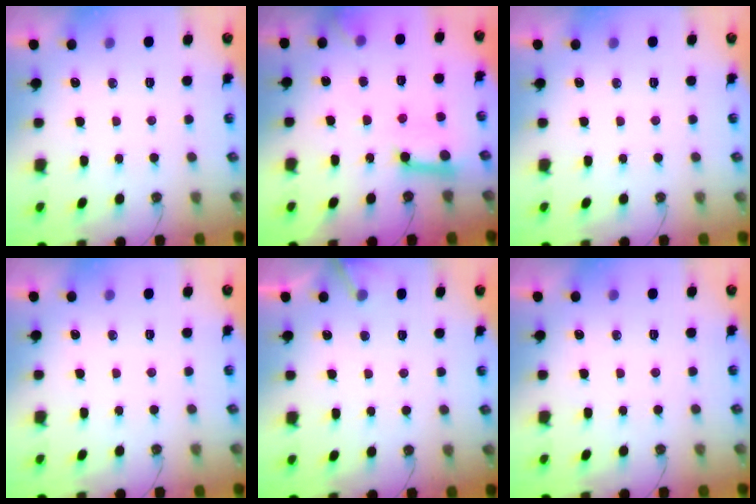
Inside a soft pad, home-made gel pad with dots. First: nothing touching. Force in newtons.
{"total": 10.8, "press": 10.7, "slide": 0.9}
{"total": 0.0}
{"total": 0.0}
{"total": 5.1, "press": 5.0, "slide": 0.2}
{"total": 0.0}